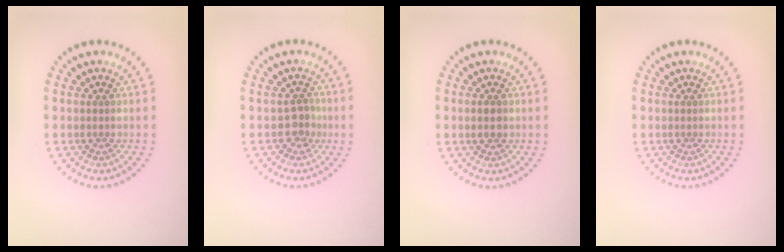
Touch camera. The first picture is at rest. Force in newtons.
{"total": 1.8, "press": 1.5, "slide": 0.9}
{"total": 1.3, "press": 1.3, "slide": 0.1}
{"total": 0.0}